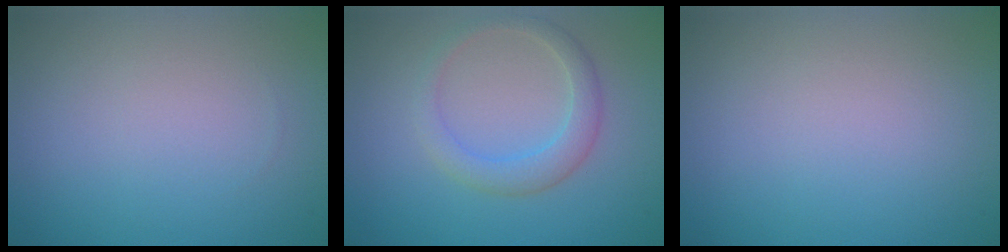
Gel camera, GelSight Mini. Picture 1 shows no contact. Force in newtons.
{"total": 2.6, "press": 2.5, "slide": 0.2}
{"total": 0.0}